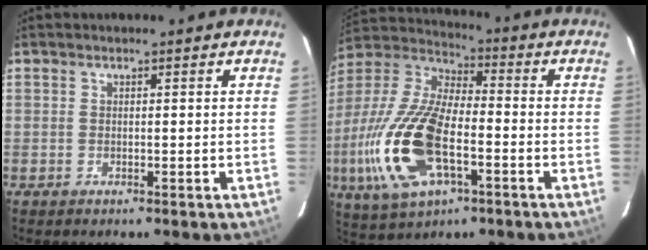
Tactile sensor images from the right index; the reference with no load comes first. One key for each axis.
{"total": 21.6, "fx": -6.3, "fy": 9.9, "fz": 18.1, "tx": -0.403, "ty": -0.020, "tz": -0.115}